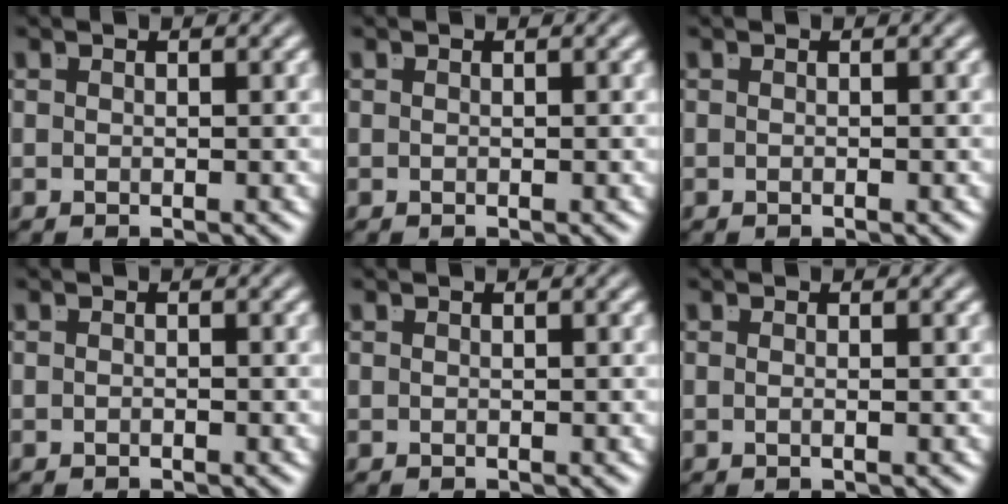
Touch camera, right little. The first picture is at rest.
{"total": 0.0}
{"total": 0.0}
{"total": 0.6, "force": [-0.4, -0.4, 0.0], "torque": [-0.002, -0.004, -0.005]}
{"total": 0.0}
{"total": 0.9, "force": [-0.4, -0.7, 0.4], "torque": [-0.009, -0.006, -0.003]}